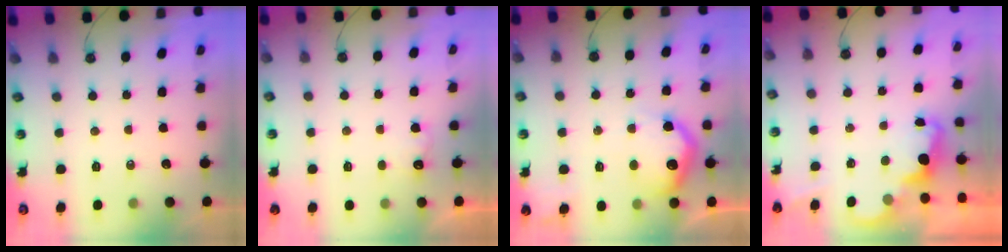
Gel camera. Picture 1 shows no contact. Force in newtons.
{"total": 6.4, "press": 6.3, "slide": 1.0}
{"total": 15.2, "press": 15.2, "slide": 1.0}
{"total": 2.5, "press": 2.4, "slide": 0.5}